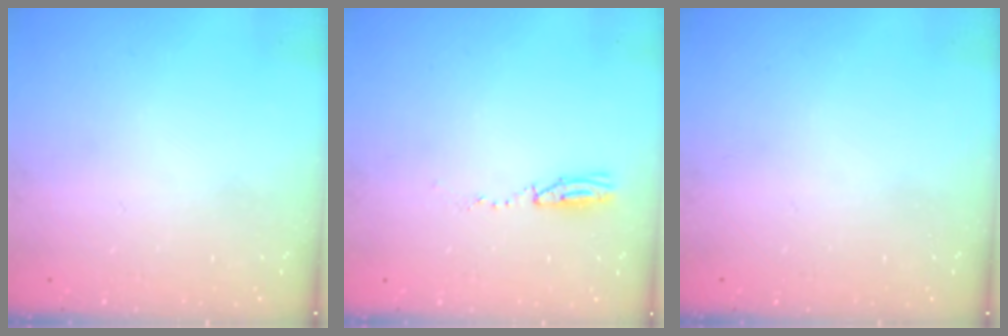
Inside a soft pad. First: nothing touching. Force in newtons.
{"total": 3.2, "press": 2.6, "slide": 1.9}
{"total": 0.0}